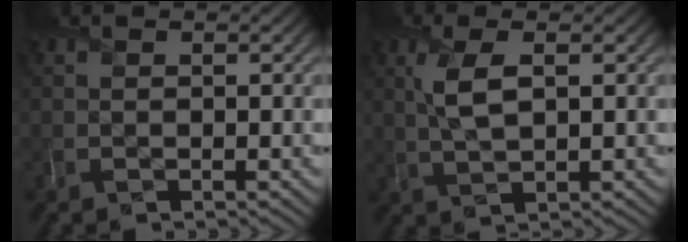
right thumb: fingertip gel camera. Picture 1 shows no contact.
{"total": 4.2, "force": [1.1, 1.6, 3.8], "torque": [-0.093, 0.003, 0.023]}